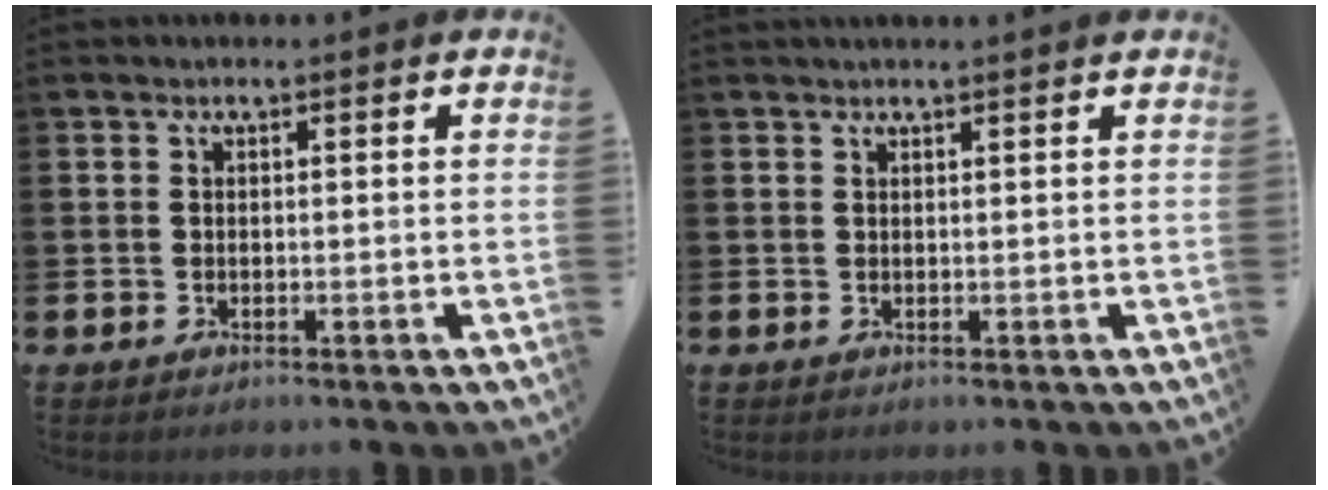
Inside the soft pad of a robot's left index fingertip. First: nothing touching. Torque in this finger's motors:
{"motor_torque": [0.87, -1.27, 0.09, 0.05]}